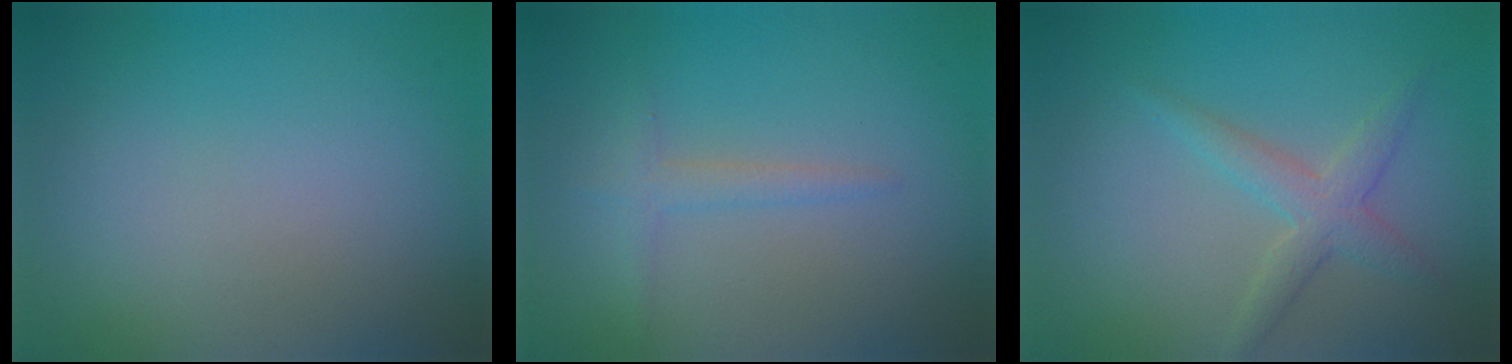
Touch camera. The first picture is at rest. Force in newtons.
{"total": 1.5, "press": 1.5, "slide": 0.1}
{"total": 2.7, "press": 2.7, "slide": 0.1}